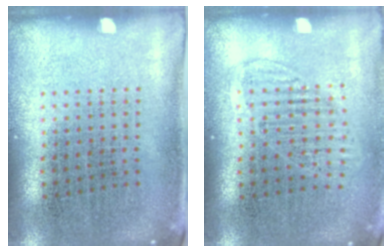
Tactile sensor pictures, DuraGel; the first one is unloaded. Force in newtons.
{"total": 1.4, "press": 1.2, "slide": 0.7}